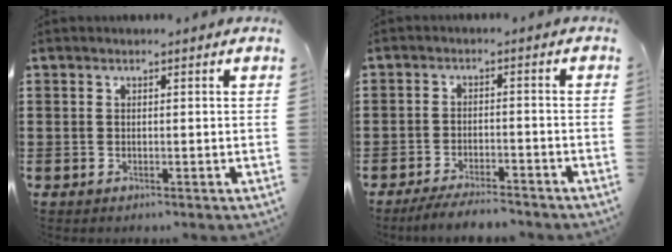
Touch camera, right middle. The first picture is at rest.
{"total": 4.0, "force": [-3.8, 0.4, 0.9], "torque": [-0.015, 0.003, -0.077]}